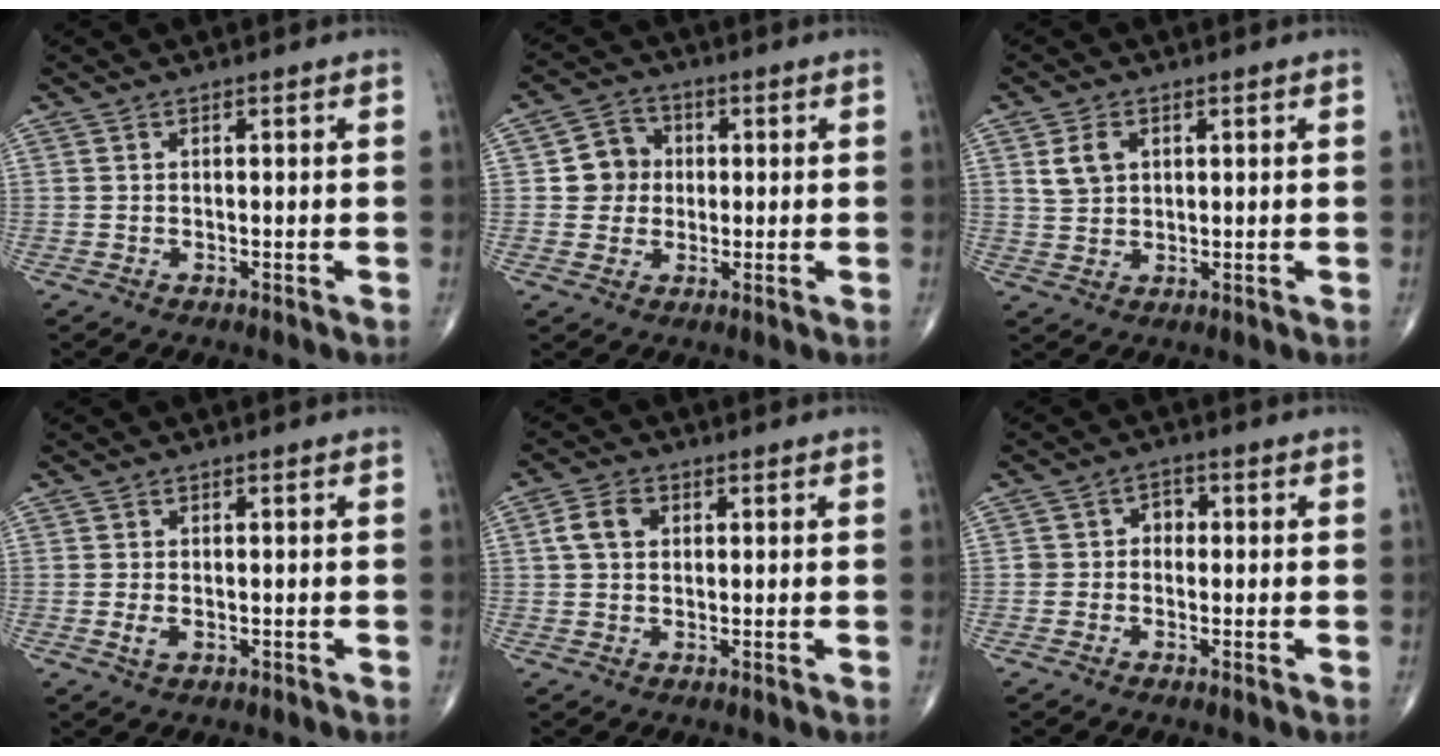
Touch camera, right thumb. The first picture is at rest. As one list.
[{"total": 6.5, "force": [0.4, 6.1, 2.2], "torque": [-0.005, 0.008, -0.003]}, {"total": 4.5, "force": [1.6, 3.2, 2.7], "torque": [-0.041, -0.003, 0.035]}, {"total": 2.0, "force": [-0.5, 1.2, 1.5], "torque": [-0.030, -0.002, -0.009]}, {"total": 4.5, "force": [1.0, 3.3, 2.9], "torque": [-0.054, 0.009, 0.015]}, {"total": 3.0, "force": [-0.3, 2.7, 1.4], "torque": [0.004, 0.015, -0.014]}]